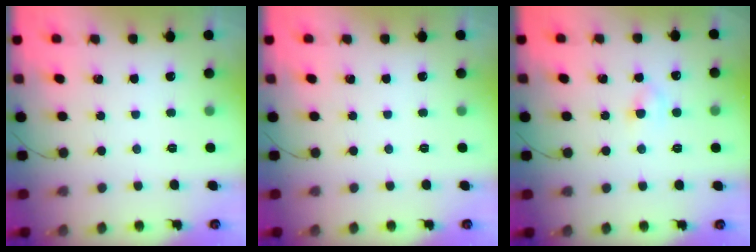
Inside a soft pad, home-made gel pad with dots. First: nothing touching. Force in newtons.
{"total": 0.0}
{"total": 2.8, "press": 2.6, "slide": 1.0}